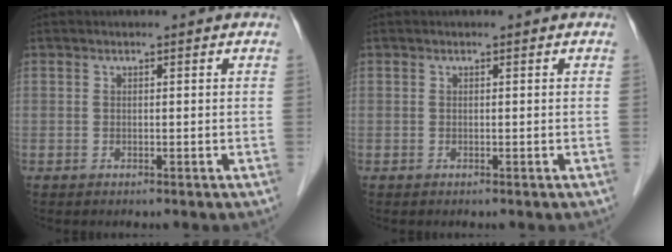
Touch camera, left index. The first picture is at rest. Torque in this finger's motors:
{"motor_torque": [0.00, 0.00, 0.02, 0.00]}